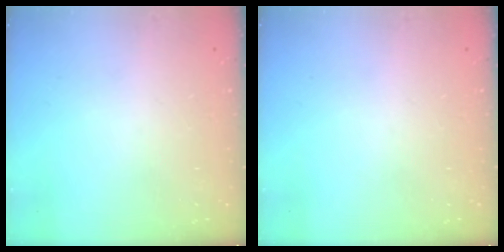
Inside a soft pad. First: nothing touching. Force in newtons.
{"total": 0.0}